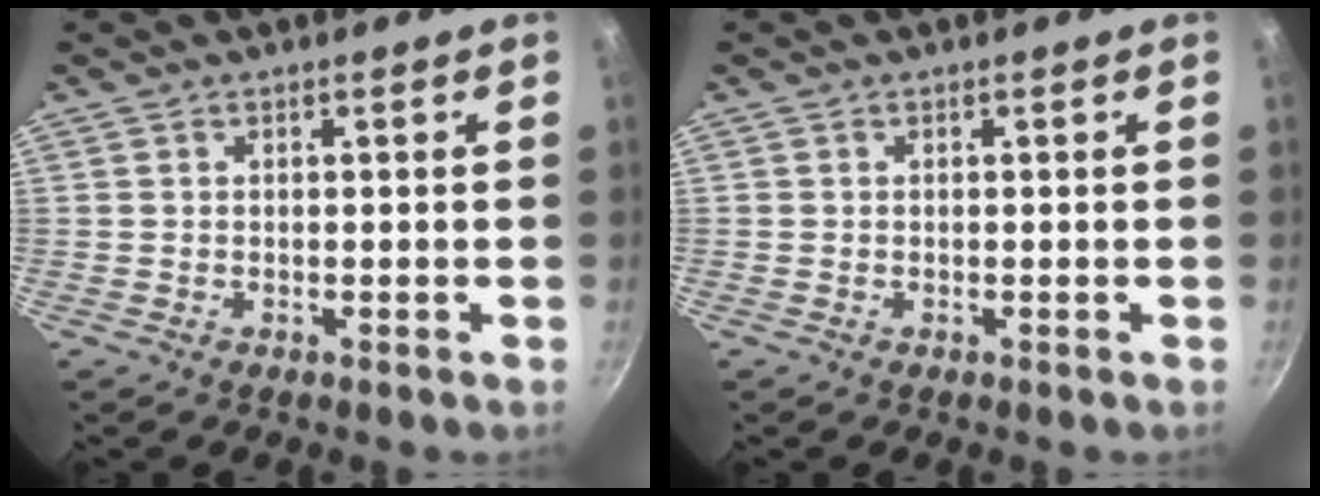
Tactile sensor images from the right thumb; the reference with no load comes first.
{"total": 0.0}